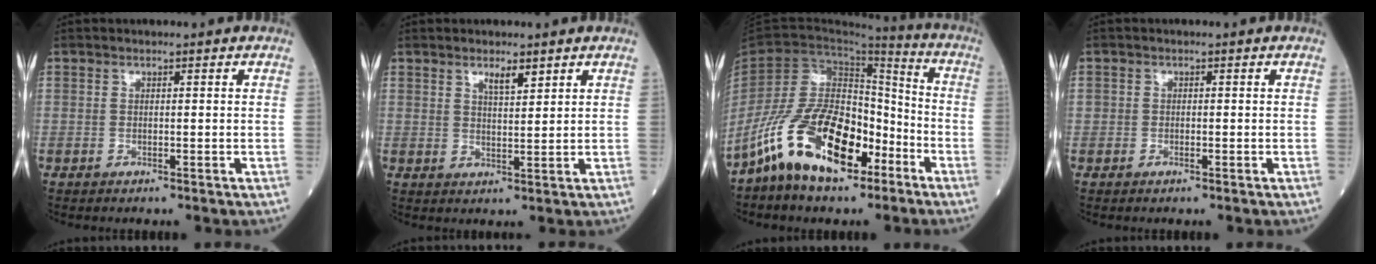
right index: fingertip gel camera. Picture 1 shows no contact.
{"total": 2.9, "force": [2.0, 0.6, 2.0], "torque": [-0.035, -0.002, 0.036]}
{"total": 15.7, "force": [-9.2, 6.8, 10.7], "torque": [-0.216, 0.008, -0.169]}
{"total": 0.9, "force": [-0.5, 0.5, 0.5], "torque": [-0.009, 0.002, -0.007]}